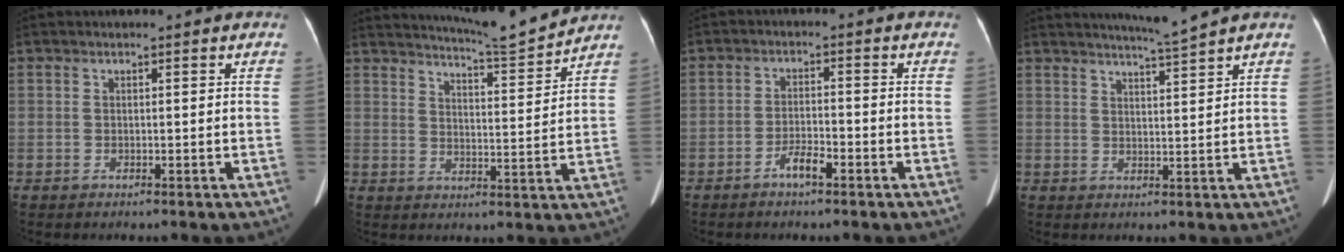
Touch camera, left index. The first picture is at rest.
{"total": 9.5, "force": [9.1, -1.6, 2.0], "torque": [-0.041, -0.022, 0.139]}
{"total": 3.2, "force": [-2.2, 0.6, 2.2], "torque": [-0.040, 0.002, -0.041]}
{"total": 4.3, "force": [3.8, -1.7, 1.2], "torque": [-0.021, -0.011, 0.066]}